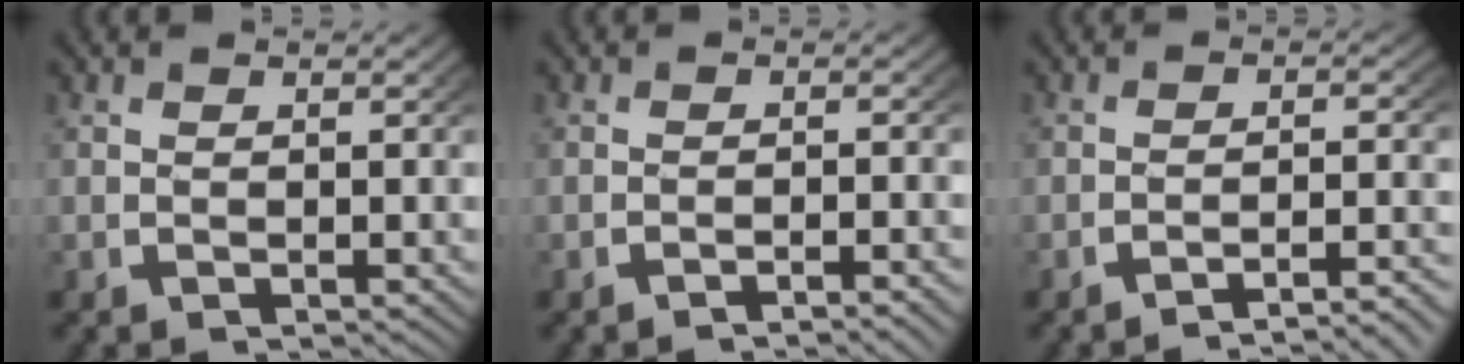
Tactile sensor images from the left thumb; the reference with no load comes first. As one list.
[{"total": 1.7, "force": [-1.5, 0.1, 0.8], "torque": [-0.011, 0.004, -0.027]}, {"total": 3.7, "force": [-3.1, 0.4, 1.9], "torque": [-0.031, -0.001, -0.048]}]